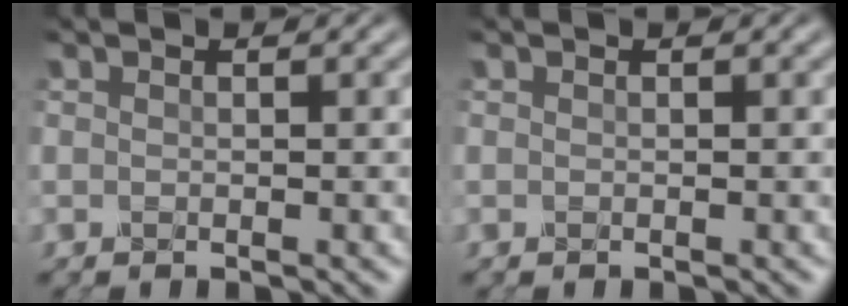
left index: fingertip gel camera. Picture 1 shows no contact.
{"total": 0.0}